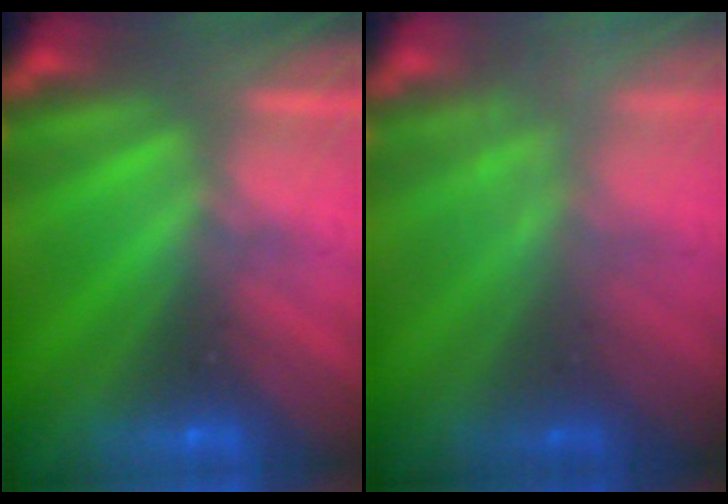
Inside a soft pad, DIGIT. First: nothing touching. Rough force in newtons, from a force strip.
{"total": 2.4}